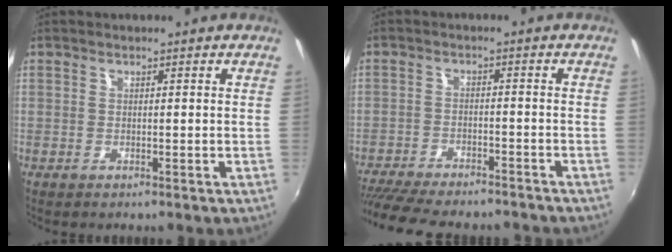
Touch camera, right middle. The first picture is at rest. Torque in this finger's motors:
{"motor_torque": [1.07, -1.06, 0.60, 0.18]}